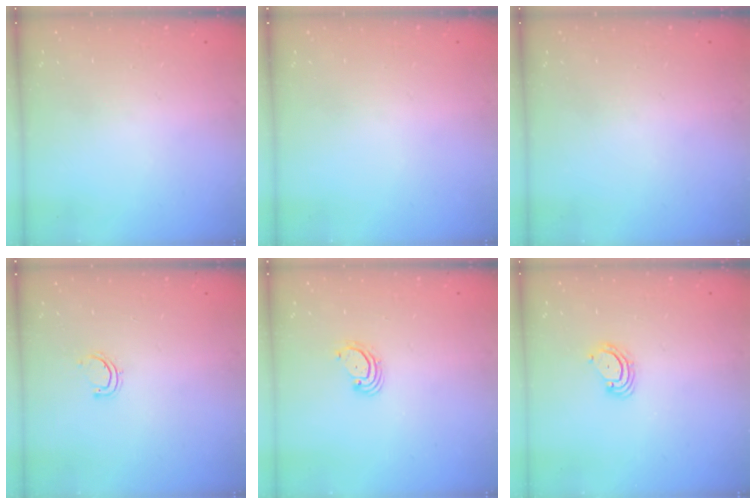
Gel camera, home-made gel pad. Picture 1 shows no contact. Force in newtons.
{"total": 0.0}
{"total": 0.0}
{"total": 3.8, "press": 3.5, "slide": 1.6}
{"total": 3.0, "press": 3.0, "slide": 0.3}
{"total": 4.5, "press": 4.5, "slide": 0.3}